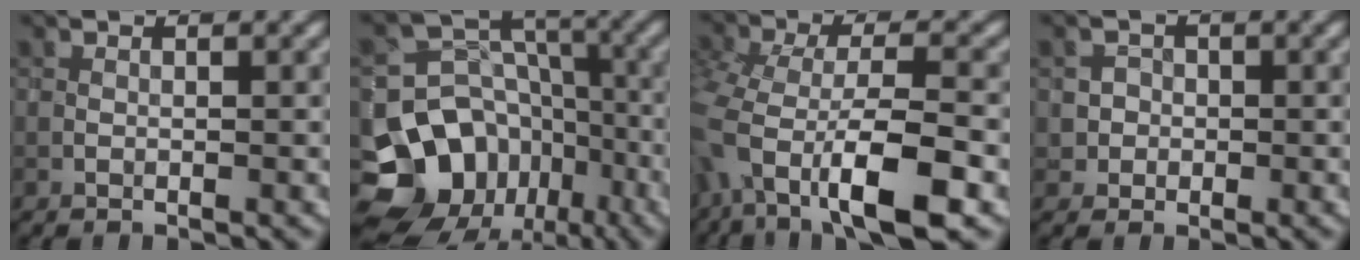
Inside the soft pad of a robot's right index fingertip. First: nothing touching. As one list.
[{"total": 13.5, "force": [-7.7, 10.4, 4.0], "torque": [-0.097, 0.004, -0.126]}, {"total": 9.4, "force": [-4.0, 3.9, 7.6], "torque": [-0.140, -0.007, -0.071]}, {"total": 1.5, "force": [-0.1, 1.5, 0.1], "torque": [0.018, 0.000, -0.001]}]